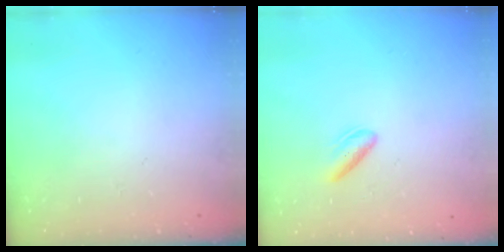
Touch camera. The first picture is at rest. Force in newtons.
{"total": 3.3, "press": 2.9, "slide": 1.6}